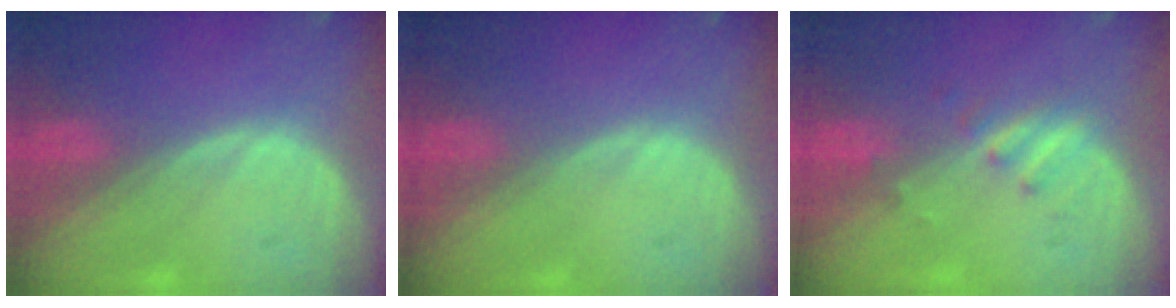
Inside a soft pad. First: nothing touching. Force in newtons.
{"total": 0.0}
{"total": 2.8, "press": 2.6, "slide": 1.2}